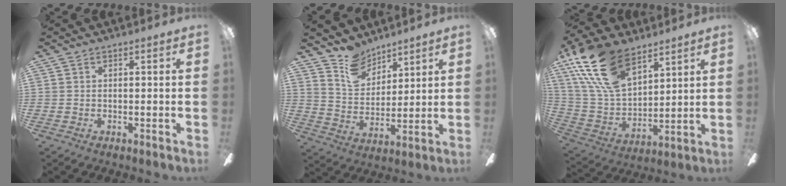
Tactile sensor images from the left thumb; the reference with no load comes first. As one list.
[{"total": 10.7, "force": [8.5, 6.0, 2.4], "torque": [-0.053, -0.051, 0.165]}, {"total": 21.2, "force": [12.9, 10.9, 12.7], "torque": [-0.284, -0.054, 0.235]}]